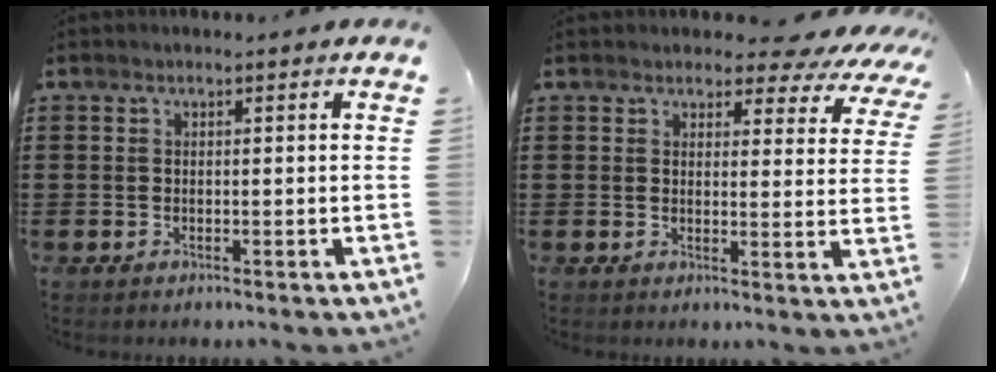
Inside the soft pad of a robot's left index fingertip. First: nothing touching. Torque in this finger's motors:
{"motor_torque": [1.98, -0.16, 1.05, 0.08]}